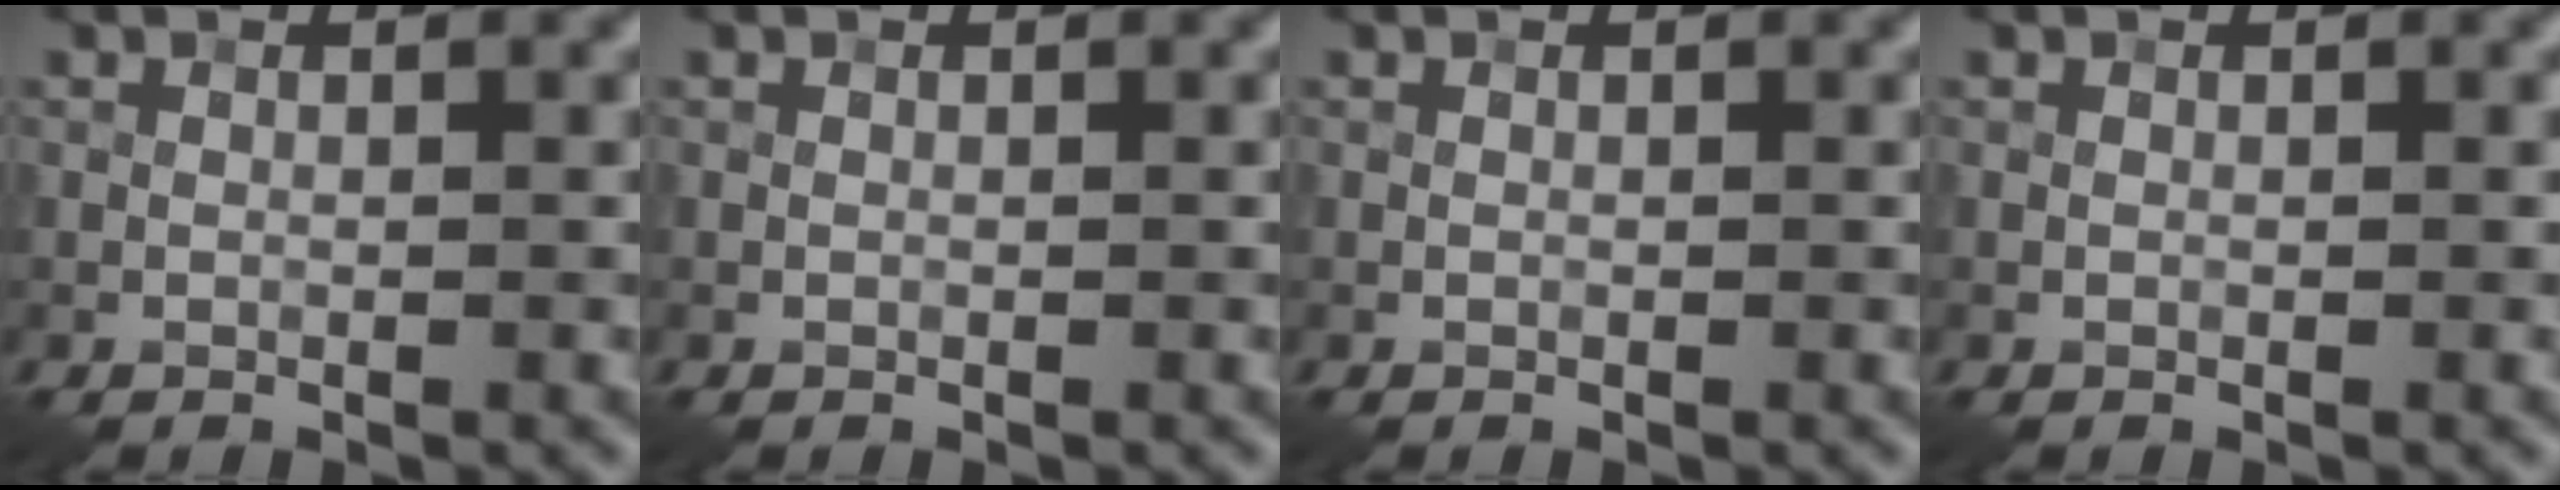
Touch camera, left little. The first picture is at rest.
{"total": 0.0}
{"total": 0.0}
{"total": 0.0}